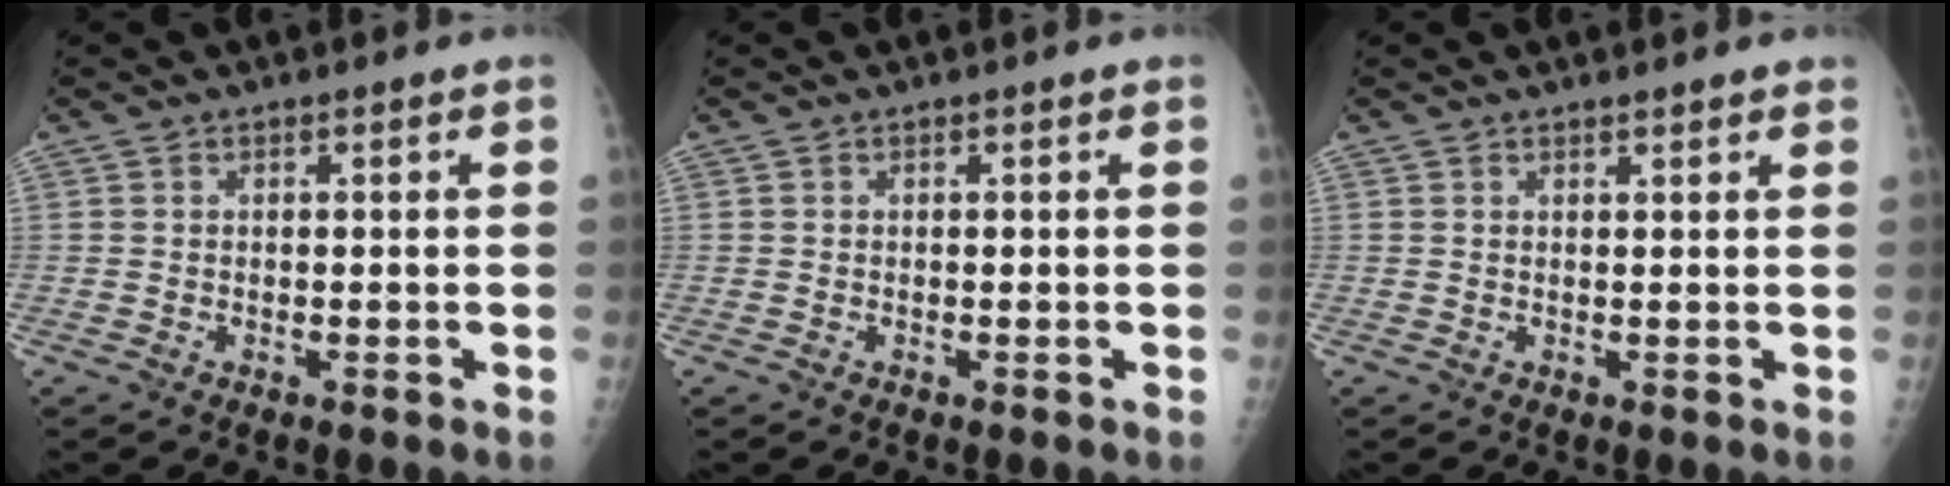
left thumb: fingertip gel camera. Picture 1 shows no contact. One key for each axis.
{"total": 0.0}
{"total": 1.3, "fx": 1.1, "fy": 0.2, "fz": 0.6, "tx": -0.004, "ty": -0.003, "tz": 0.014}